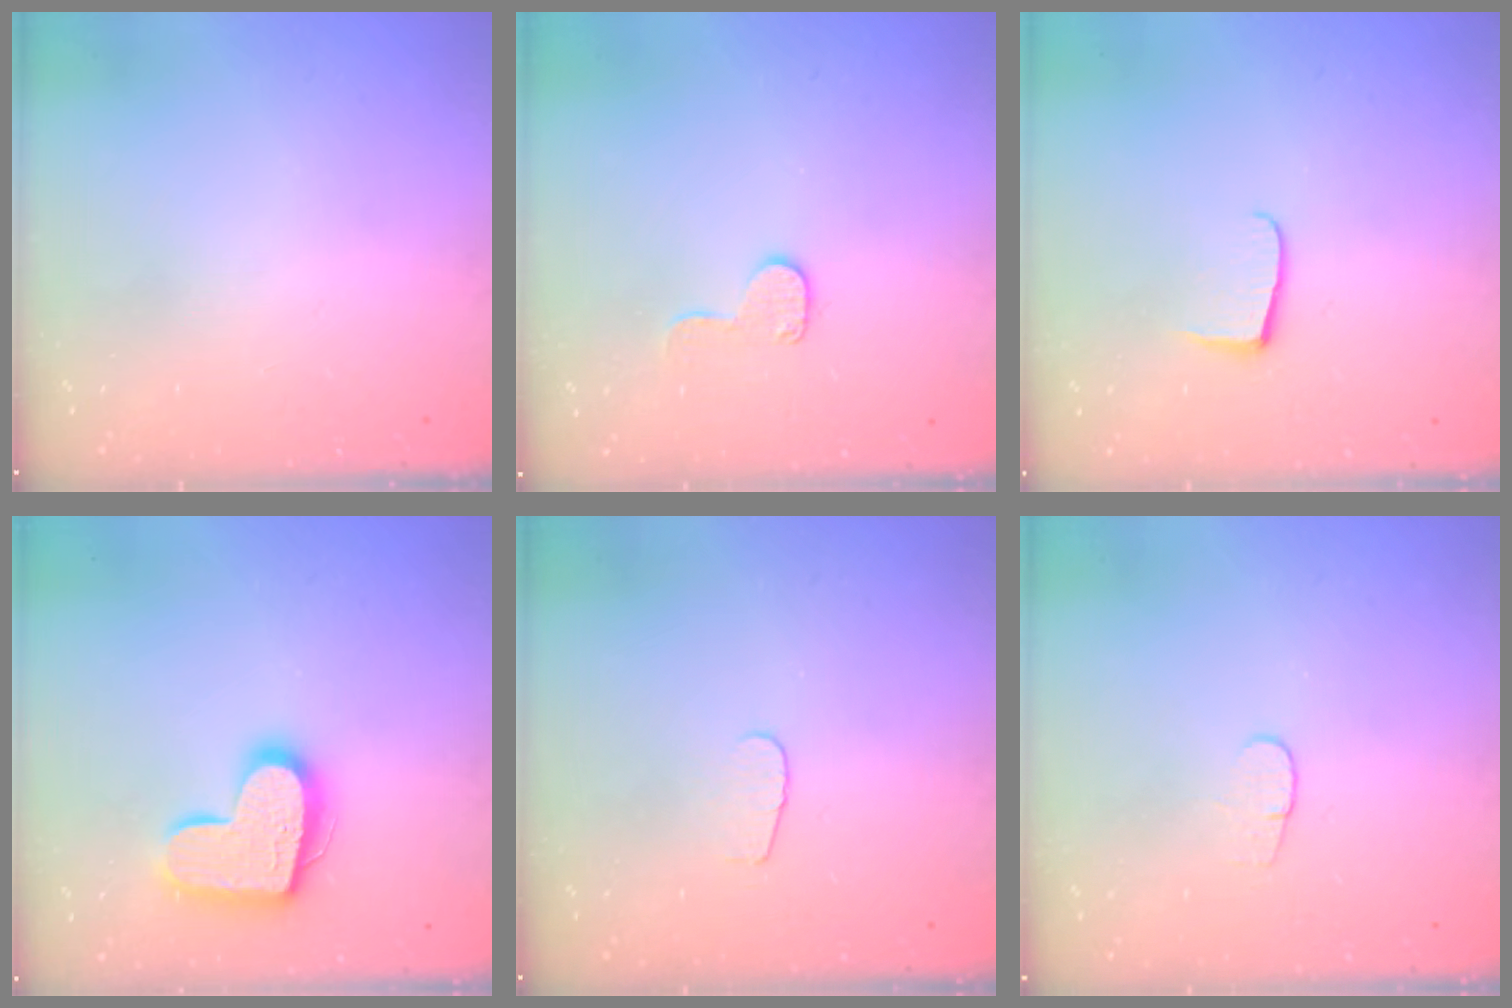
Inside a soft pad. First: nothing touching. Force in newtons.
{"total": 8.4, "press": 8.4, "slide": 0.5}
{"total": 6.0, "press": 5.9, "slide": 0.7}
{"total": 16.4, "press": 16.4, "slide": 1.2}
{"total": 3.1, "press": 3.1, "slide": 0.3}
{"total": 3.6, "press": 3.6, "slide": 0.4}